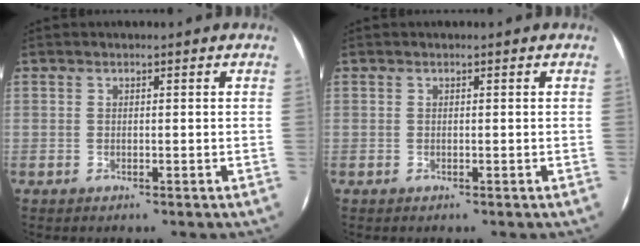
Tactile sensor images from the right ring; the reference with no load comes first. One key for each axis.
{"total": 0.0}